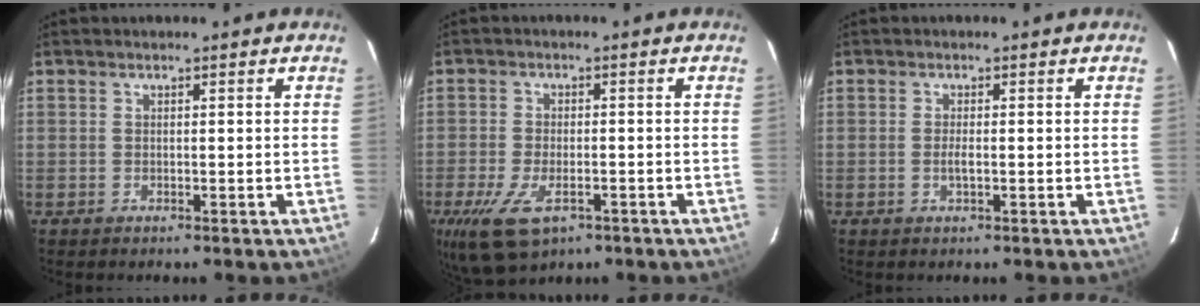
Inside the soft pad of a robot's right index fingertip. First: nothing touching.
{"total": 10.5, "force": [-5.4, 5.3, 7.2], "torque": [-0.166, -0.028, -0.093]}
{"total": 1.5, "force": [-0.4, 0.3, 1.4], "torque": [-0.027, -0.003, -0.007]}